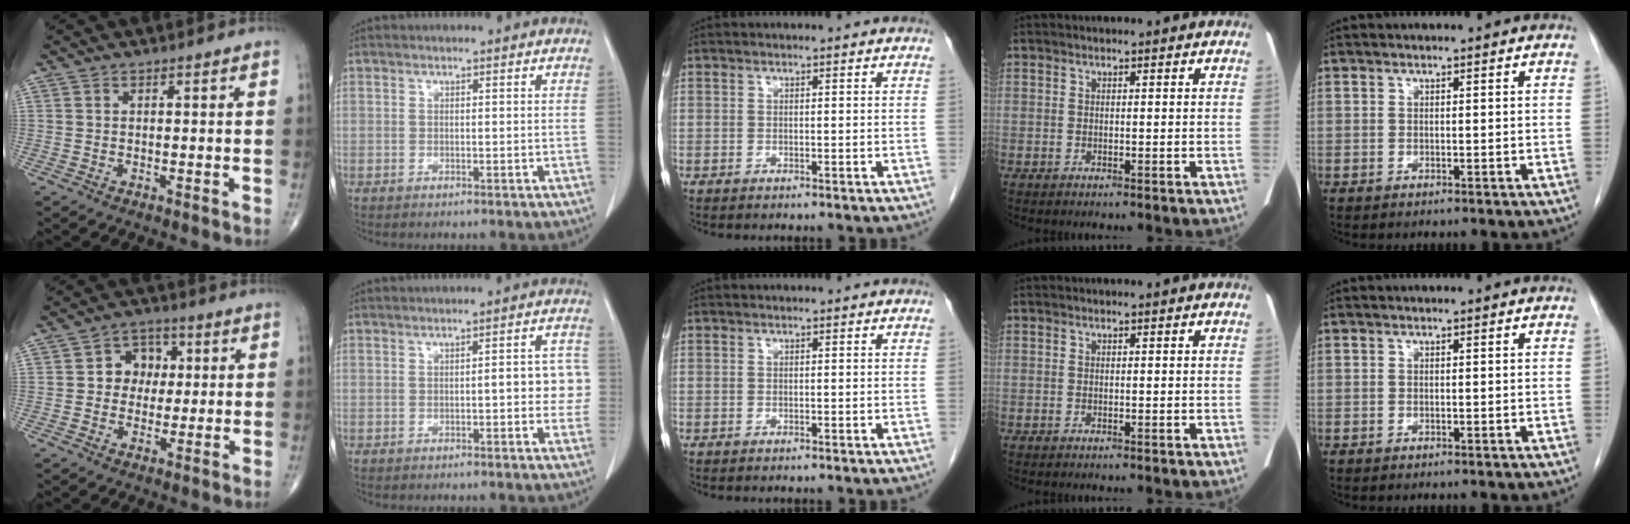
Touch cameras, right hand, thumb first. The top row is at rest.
{"thumb": {"total": 6.7, "force": [0.9, 5.7, 3.3], "torque": [-0.009, 0.009, 0.006]}, "index": {"total": 5.5, "force": [-0.5, 1.7, 5.2], "torque": [-0.049, 0.017, -0.011]}}